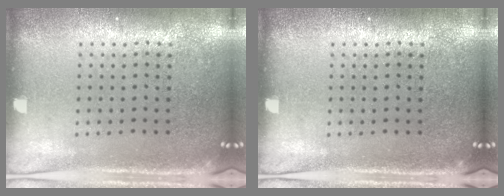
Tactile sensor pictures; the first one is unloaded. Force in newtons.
{"total": 0.0}